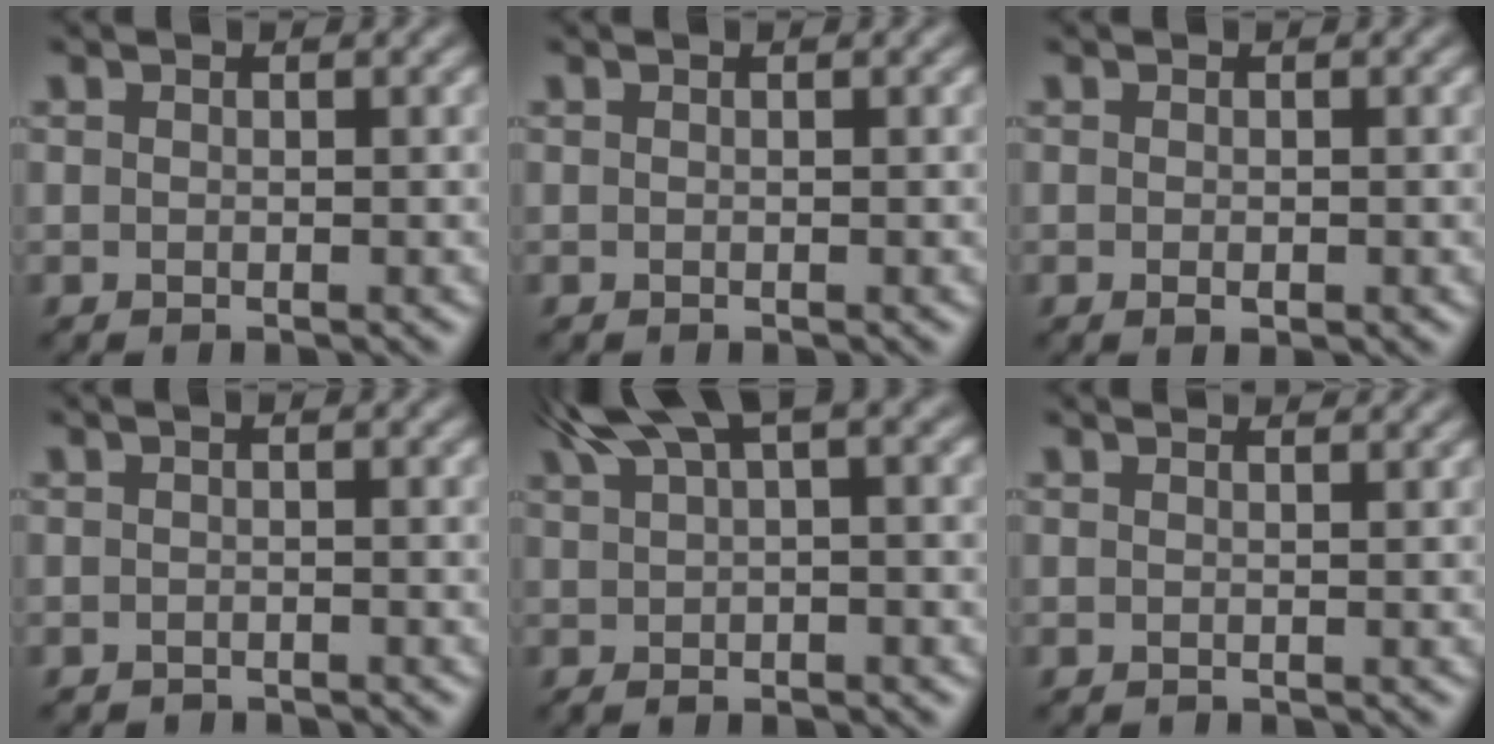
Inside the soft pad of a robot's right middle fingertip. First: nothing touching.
{"total": 0.0}
{"total": 1.0, "force": [-0.4, 0.5, 0.8], "torque": [-0.013, -0.002, -0.005]}
{"total": 1.4, "force": [-1.4, 0.1, 0.2], "torque": [-0.005, -0.010, -0.025]}
{"total": 6.1, "force": [2.5, 1.6, 5.3], "torque": [-0.092, 0.017, 0.044]}
{"total": 1.5, "force": [0.9, 0.5, 1.0], "torque": [-0.004, 0.001, 0.007]}